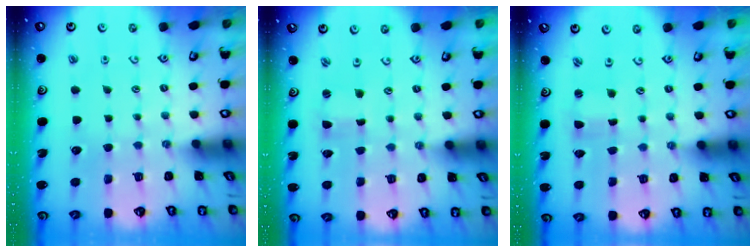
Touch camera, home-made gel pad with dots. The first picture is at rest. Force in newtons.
{"total": 0.0}
{"total": 1.5, "press": 1.5, "slide": 0.0}